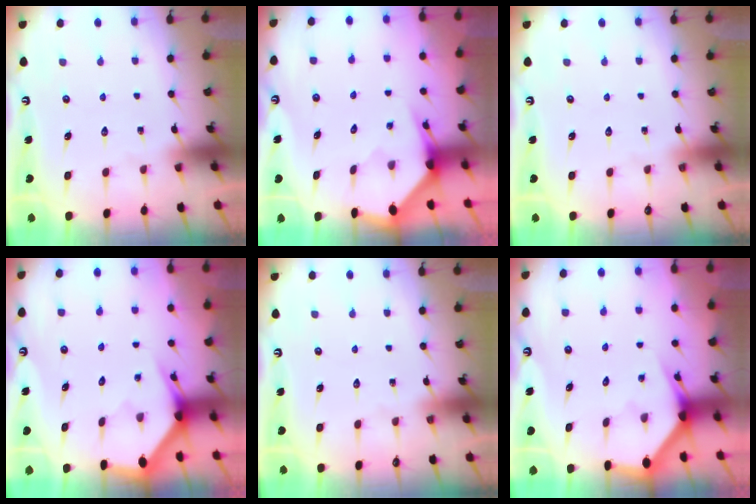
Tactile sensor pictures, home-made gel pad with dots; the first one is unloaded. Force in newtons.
{"total": 2.7, "press": 2.7, "slide": 0.2}
{"total": 0.0}
{"total": 3.0, "press": 3.0, "slide": 0.1}
{"total": 0.0}
{"total": 2.7, "press": 2.7, "slide": 0.1}